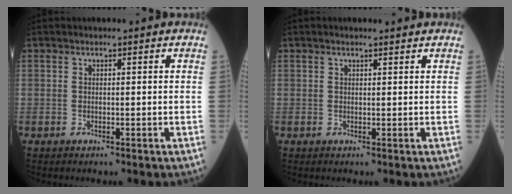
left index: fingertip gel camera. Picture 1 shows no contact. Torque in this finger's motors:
{"motor_torque": [1.04, -1.08, 0.00, 0.01]}